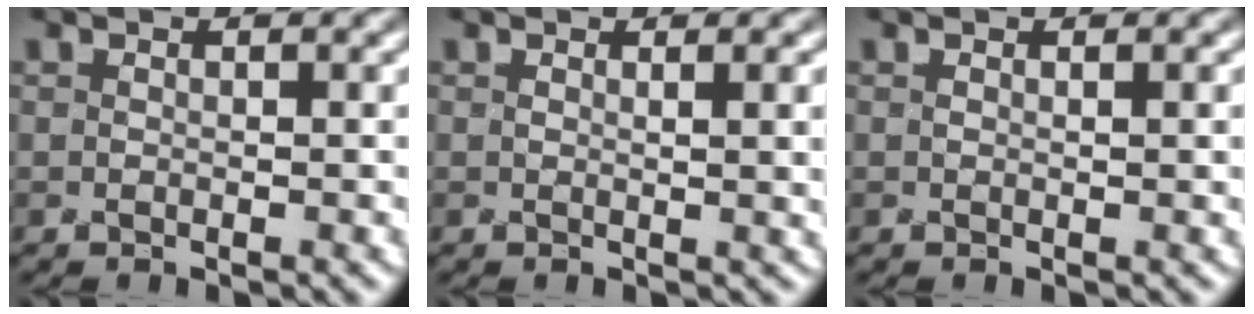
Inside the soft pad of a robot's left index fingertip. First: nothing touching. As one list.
[{"total": 1.8, "force": [0.4, 0.7, 1.6], "torque": [-0.008, 0.005, 0.008]}, {"total": 0.9, "force": [0.2, 0.4, 0.8], "torque": [-0.003, 0.001, 0.001]}]